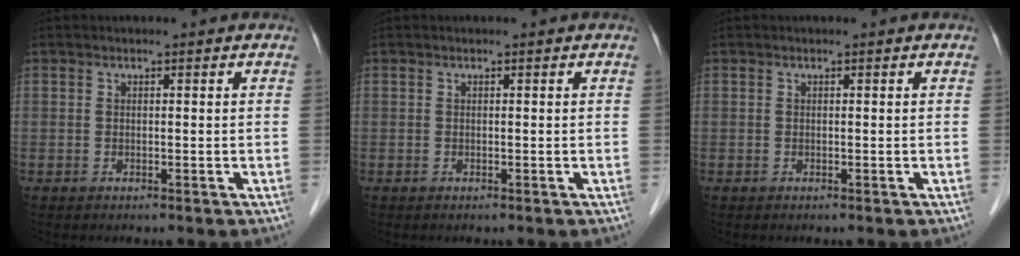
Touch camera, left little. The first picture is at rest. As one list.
[{"total": 0.0}, {"total": 0.0}]